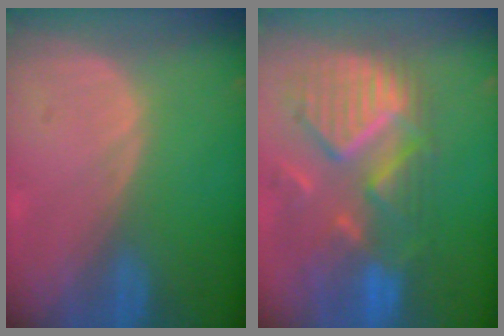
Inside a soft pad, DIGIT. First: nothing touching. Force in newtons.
{"total": 11.9, "press": 10.6, "slide": 5.4}